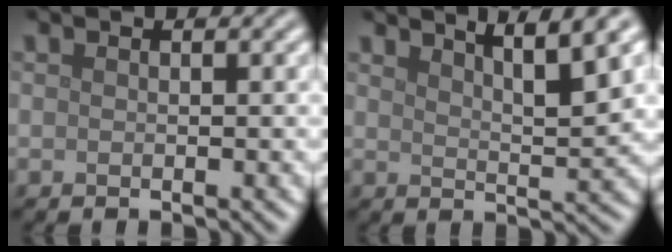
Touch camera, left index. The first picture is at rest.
{"total": 5.0, "force": [3.4, 0.9, 3.6], "torque": [-0.041, 0.006, 0.055]}